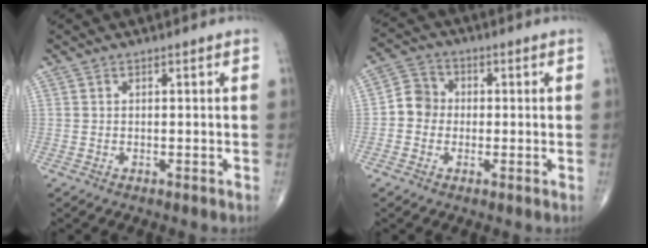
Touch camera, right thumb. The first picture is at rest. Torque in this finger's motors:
{"motor_torque": [0.04, 0.03, 0.15, -0.15, -0.01]}